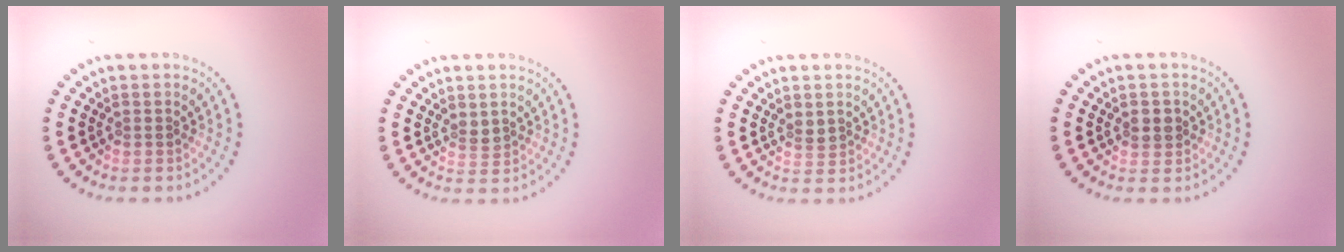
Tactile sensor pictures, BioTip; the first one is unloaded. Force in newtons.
{"total": 1.1, "press": 0.9, "slide": 0.6}
{"total": 1.1, "press": 0.9, "slide": 0.5}
{"total": 1.7, "press": 1.6, "slide": 0.6}